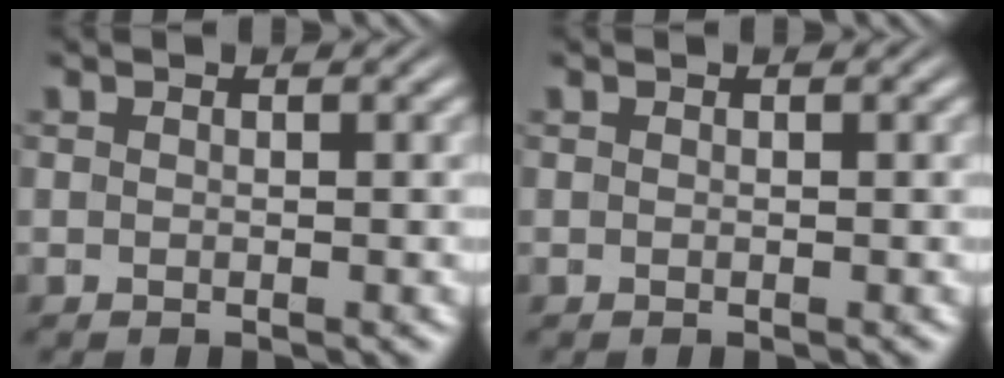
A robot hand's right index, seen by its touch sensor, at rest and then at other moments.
{"total": 0.0}